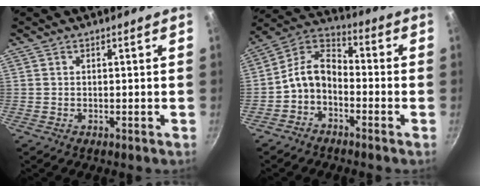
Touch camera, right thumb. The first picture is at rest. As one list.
[{"total": 8.6, "force": [-2.9, 5.9, 5.6], "torque": [-0.093, 0.056, -0.074]}]